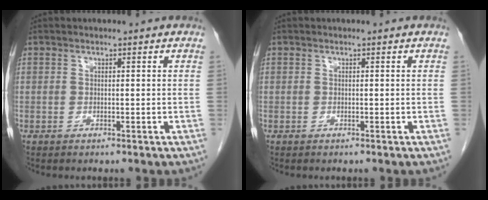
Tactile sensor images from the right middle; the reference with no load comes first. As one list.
[{"total": 0.0}]